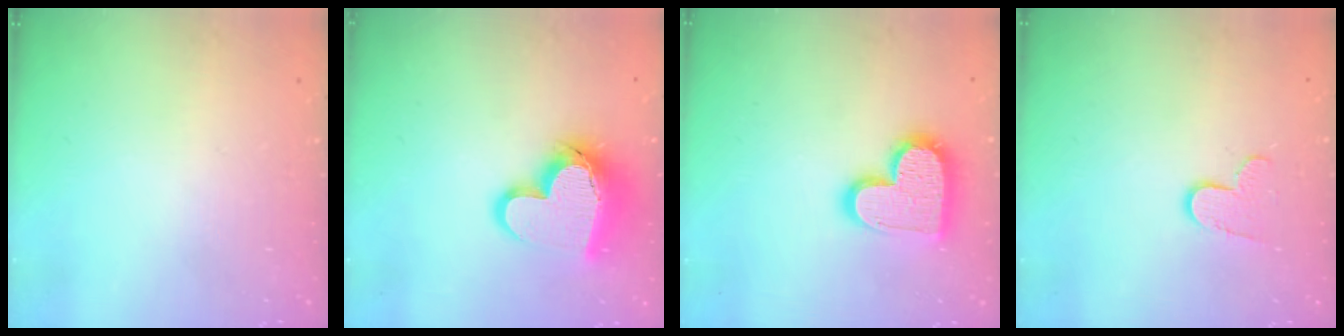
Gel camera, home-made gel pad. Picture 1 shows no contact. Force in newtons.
{"total": 15.9, "press": 15.7, "slide": 2.2}
{"total": 16.0, "press": 16.0, "slide": 1.1}
{"total": 7.2, "press": 7.2, "slide": 0.4}